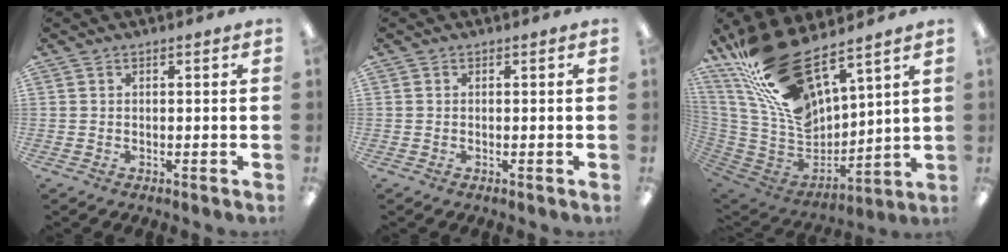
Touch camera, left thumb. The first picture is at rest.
{"total": 0.0}
{"total": 22.8, "force": [16.5, 8.3, 13.3], "torque": [-0.282, -0.103, 0.294]}